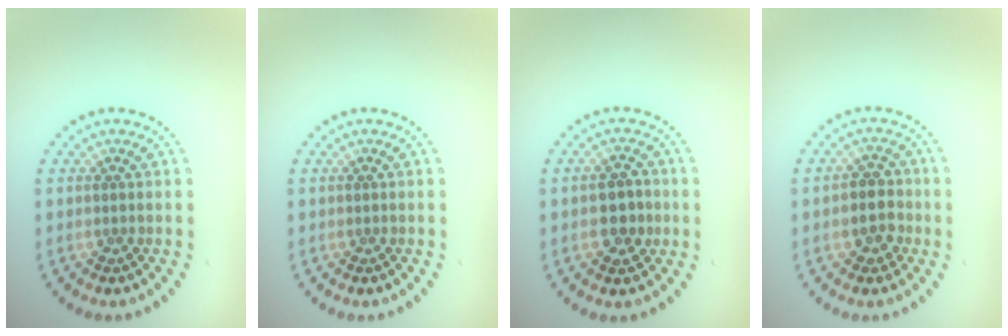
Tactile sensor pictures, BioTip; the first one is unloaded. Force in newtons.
{"total": 0.0}
{"total": 2.9, "press": 2.9, "slide": 0.4}
{"total": 2.9, "press": 2.7, "slide": 0.9}